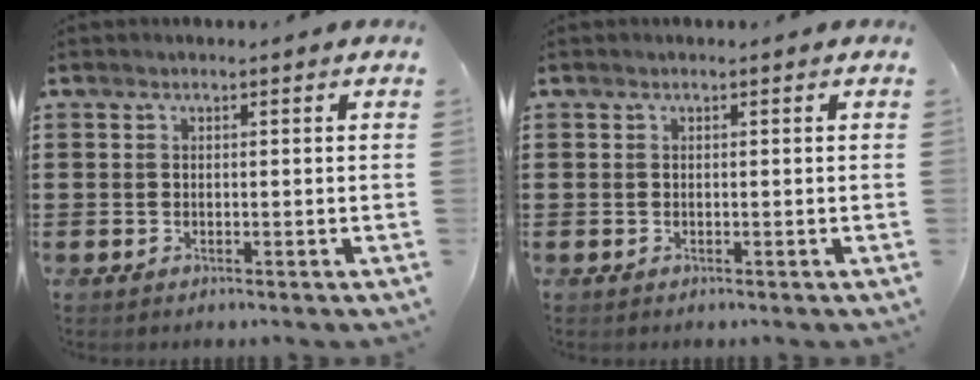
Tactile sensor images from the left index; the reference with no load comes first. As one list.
[{"total": 0.0}]